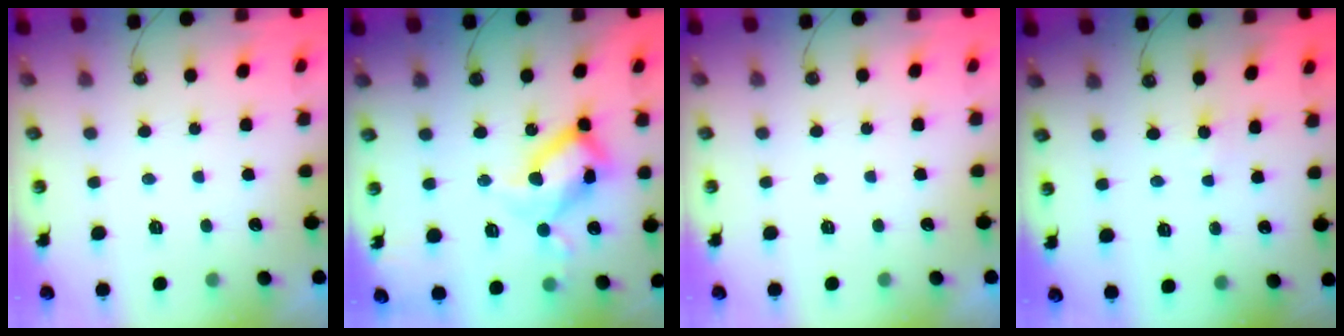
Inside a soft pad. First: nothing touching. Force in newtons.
{"total": 20.9, "press": 20.8, "slide": 2.2}
{"total": 0.0}
{"total": 3.6, "press": 3.5, "slide": 0.4}